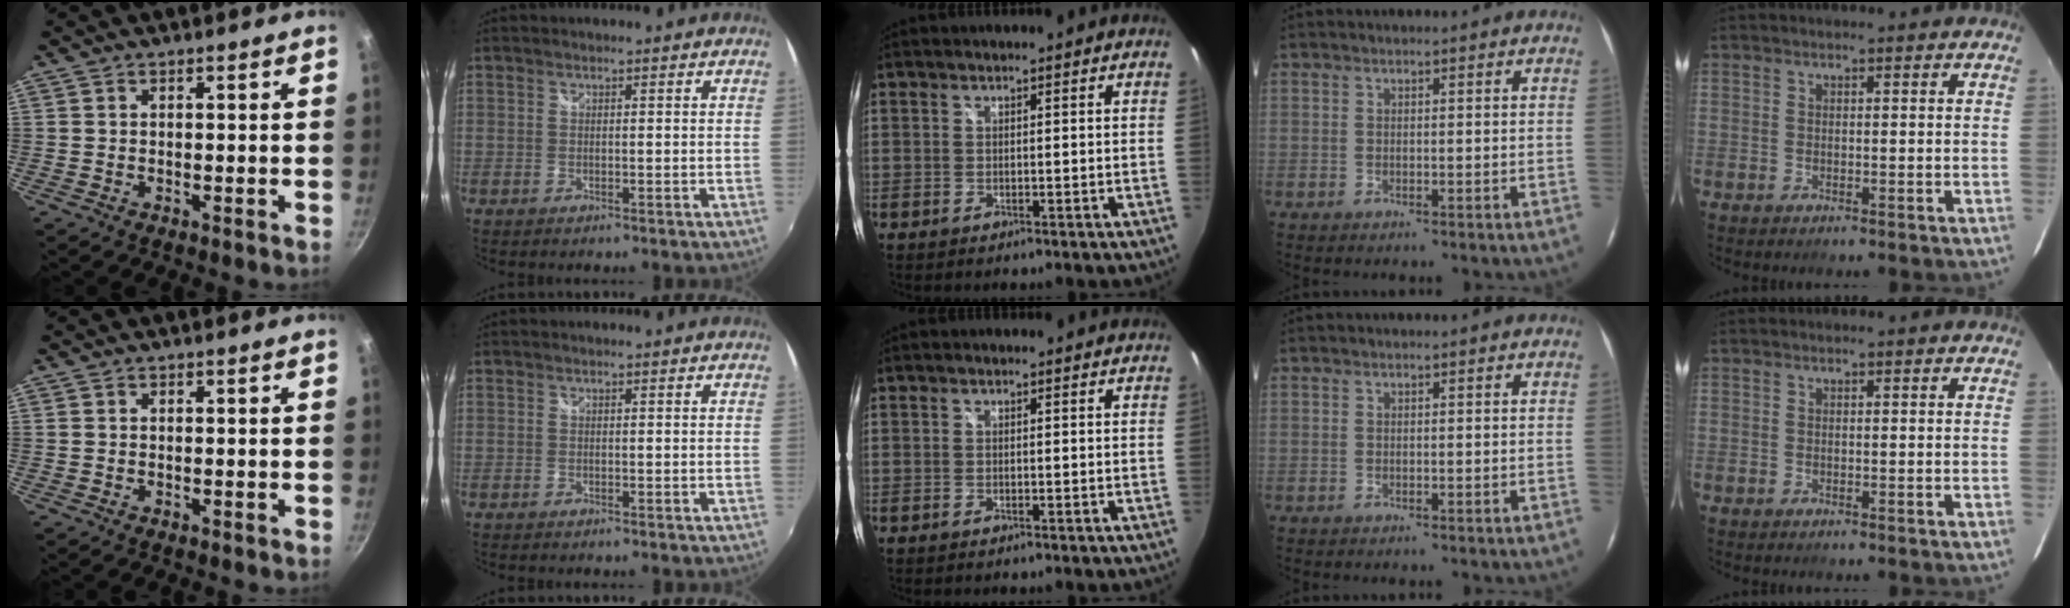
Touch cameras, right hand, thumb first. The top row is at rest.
{}